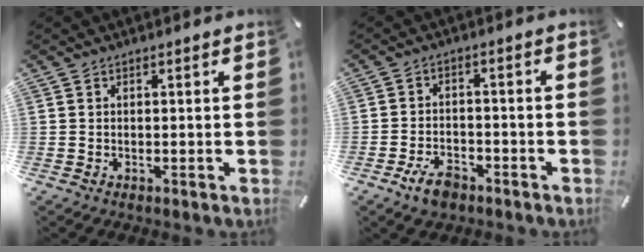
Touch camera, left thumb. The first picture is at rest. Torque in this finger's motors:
{"motor_torque": [0.21, 1.67, 0.32, 0.32, 0.00]}